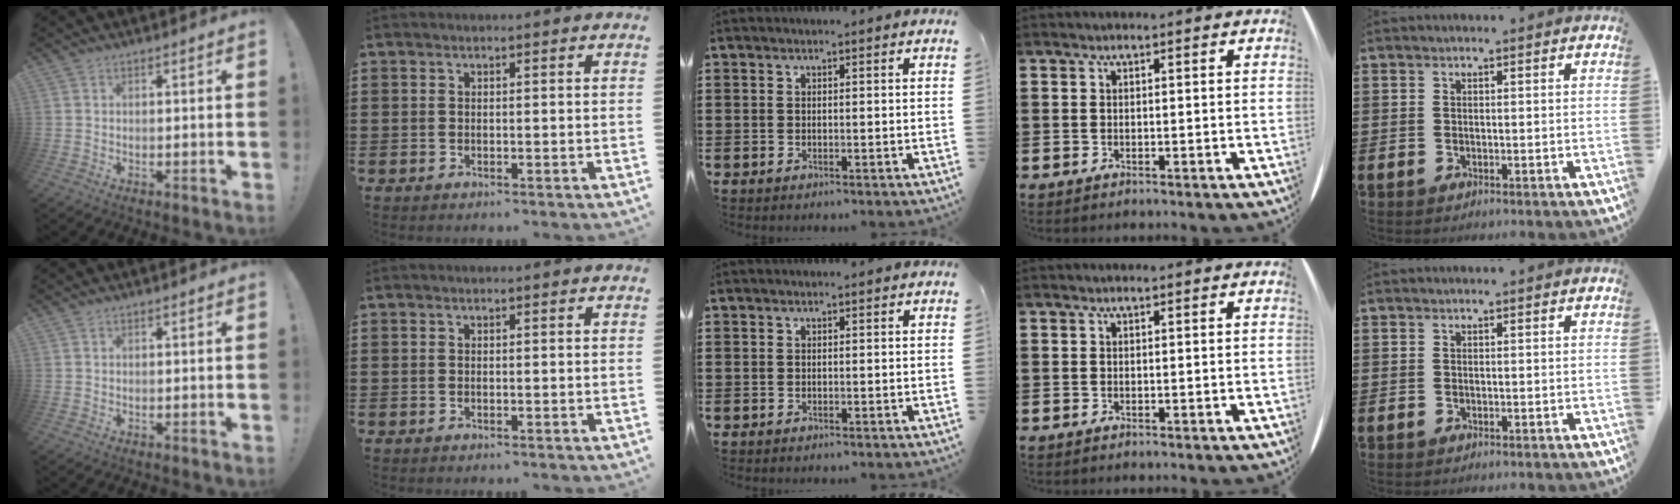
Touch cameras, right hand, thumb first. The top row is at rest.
{}